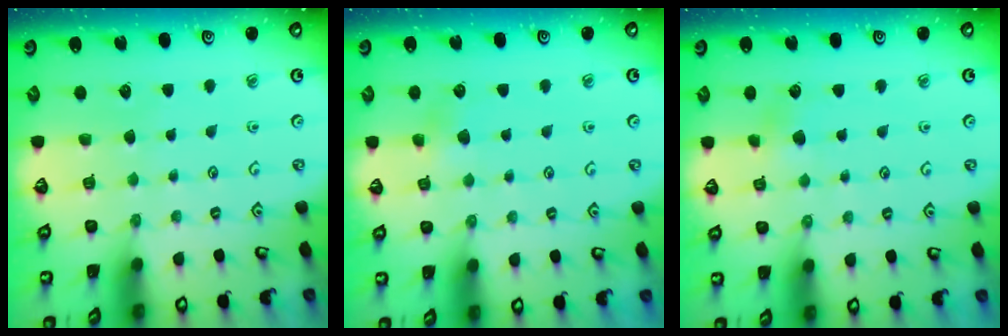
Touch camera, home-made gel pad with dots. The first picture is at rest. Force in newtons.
{"total": 2.4, "press": 2.4, "slide": 0.4}
{"total": 3.0, "press": 2.9, "slide": 0.5}